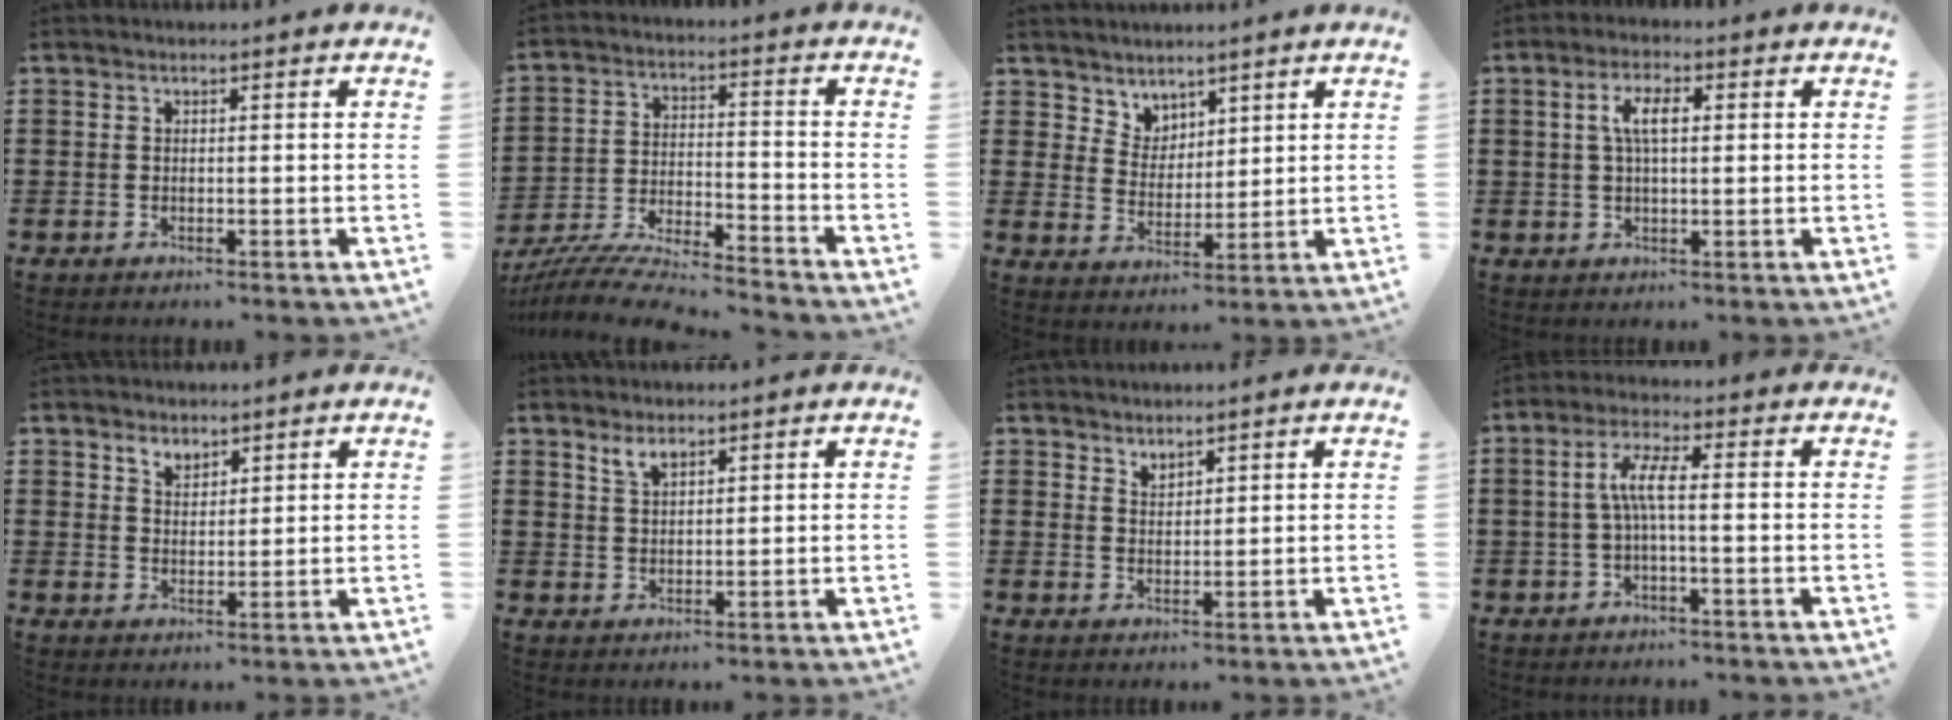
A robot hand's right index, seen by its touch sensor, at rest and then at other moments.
{"total": 8.1, "force": [-7.7, 0.2, 2.4], "torque": [-0.055, 0.002, -0.153]}
{"total": 4.3, "force": [3.5, 2.5, -0.5], "torque": [-0.011, -0.005, 0.067]}
{"total": 4.4, "force": [0.7, 1.7, 4.0], "torque": [-0.082, 0.011, 0.009]}
{"total": 2.6, "force": [2.1, 1.5, 0.5], "torque": [-0.017, 0.004, 0.040]}
{"total": 2.7, "force": [2.0, 1.2, 1.3], "torque": [-0.032, 0.003, 0.038]}
{"total": 2.0, "force": [1.9, 0.5, -0.3], "torque": [0.001, 0.001, 0.038]}
{"total": 4.8, "force": [-0.4, 0.9, 4.7], "torque": [-0.103, 0.000, -0.016]}